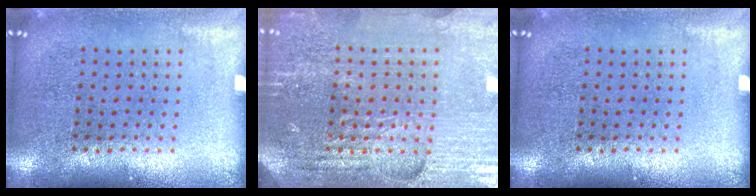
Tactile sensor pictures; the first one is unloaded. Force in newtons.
{"total": 4.7, "press": 4.4, "slide": 1.7}
{"total": 0.0}